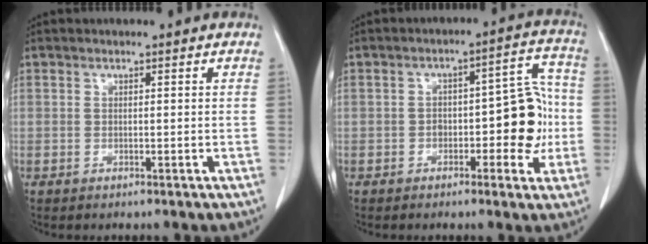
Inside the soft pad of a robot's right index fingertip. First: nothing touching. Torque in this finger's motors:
{"motor_torque": [0.22, -0.05, 0.16, 0.03]}